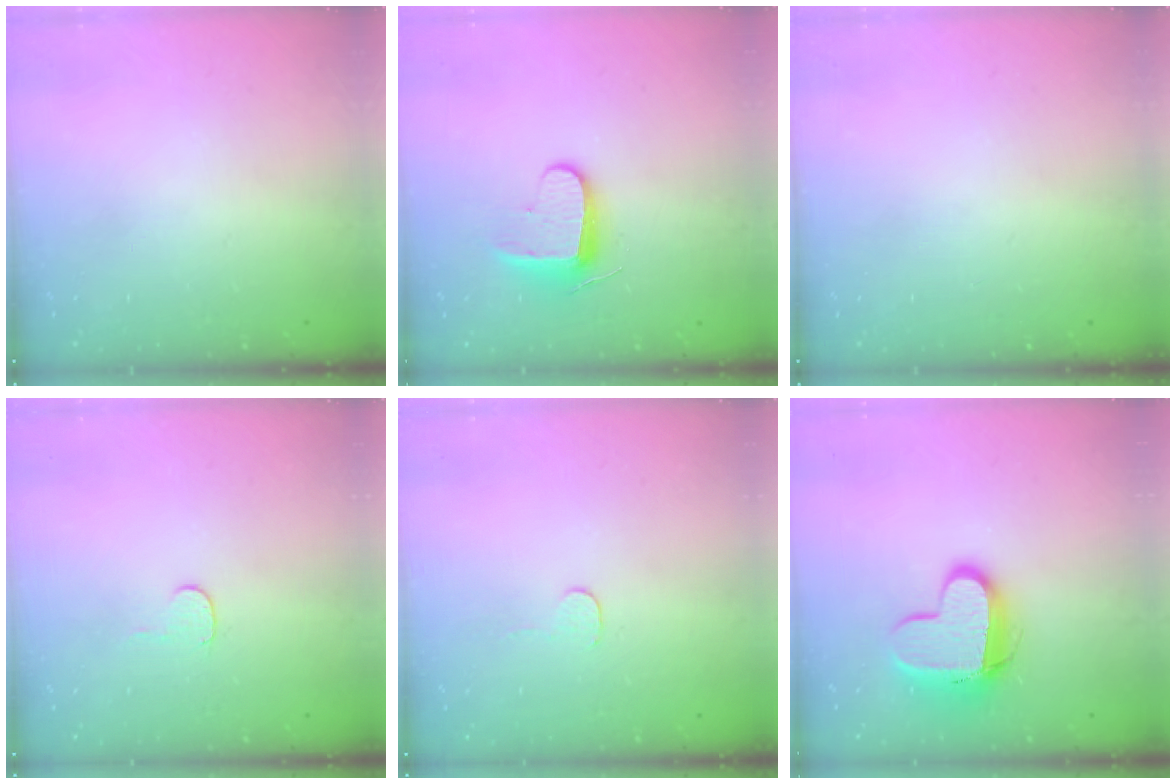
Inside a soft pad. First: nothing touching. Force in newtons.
{"total": 8.7, "press": 8.6, "slide": 0.9}
{"total": 0.0}
{"total": 4.0, "press": 4.0, "slide": 0.5}
{"total": 2.7, "press": 2.7, "slide": 0.2}
{"total": 12.1, "press": 12.0, "slide": 0.9}